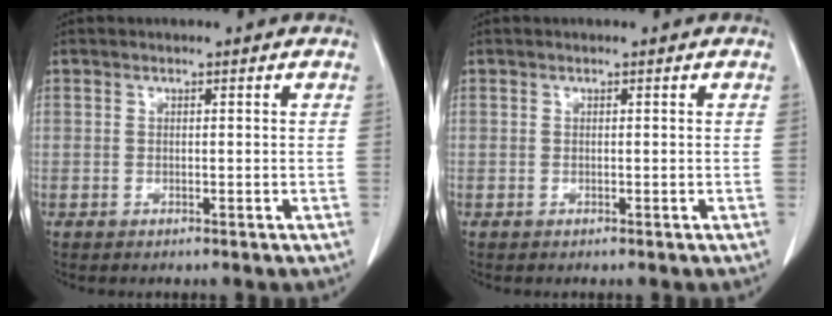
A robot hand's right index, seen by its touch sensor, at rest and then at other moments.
{"total": 0.0}